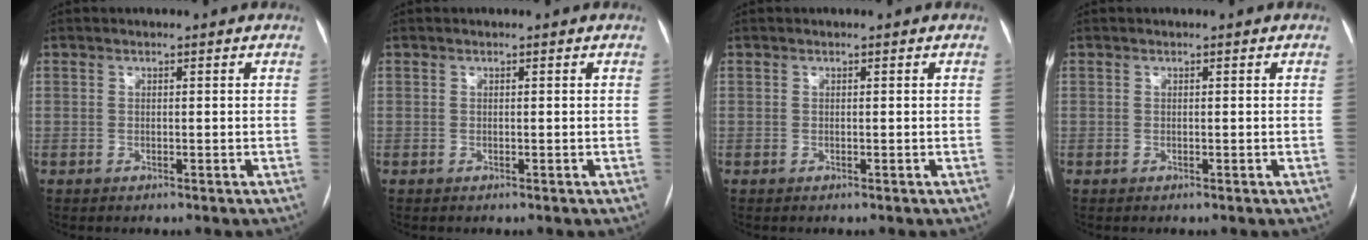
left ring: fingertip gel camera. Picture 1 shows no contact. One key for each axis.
{"total": 0.0}
{"total": 0.0}
{"total": 0.0}